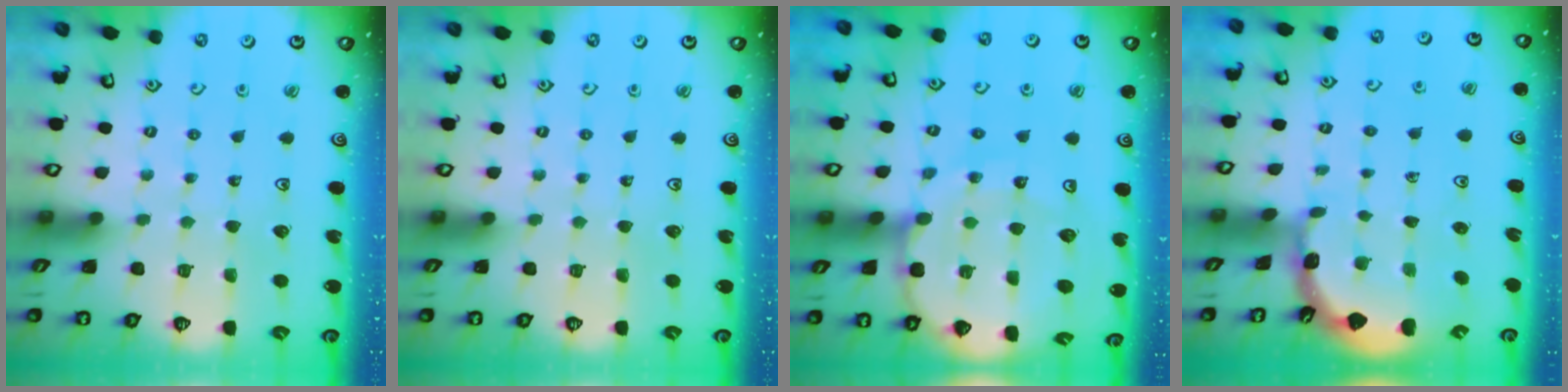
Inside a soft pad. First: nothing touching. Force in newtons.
{"total": 0.0}
{"total": 16.3, "press": 16.2, "slide": 2.0}
{"total": 1.8, "press": 1.8, "slide": 0.1}